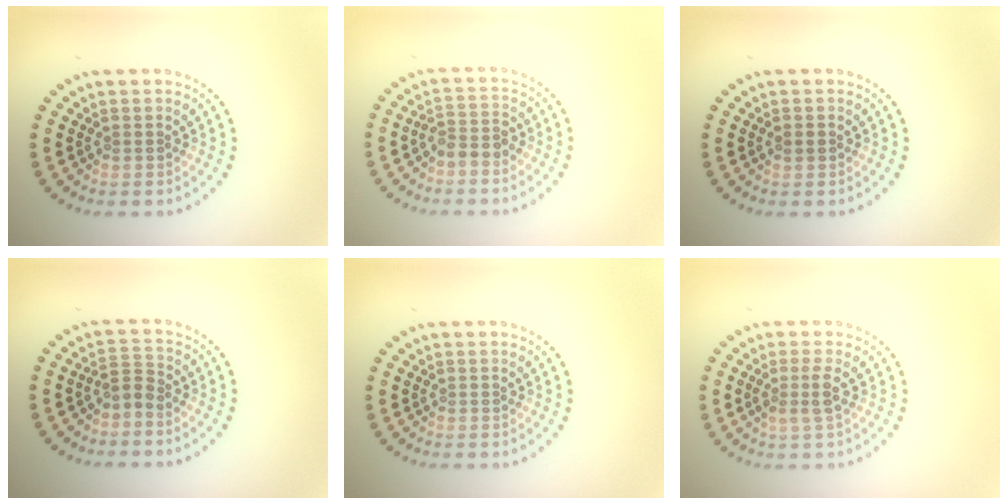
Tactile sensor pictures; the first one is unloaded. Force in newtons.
{"total": 2.2, "press": 2.0, "slide": 1.0}
{"total": 0.7, "press": 0.7, "slide": 0.1}
{"total": 1.7, "press": 1.2, "slide": 1.2}
{"total": 0.0}
{"total": 1.9, "press": 1.6, "slide": 1.1}